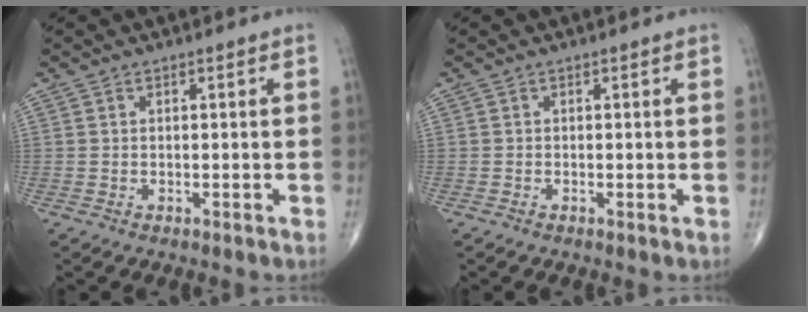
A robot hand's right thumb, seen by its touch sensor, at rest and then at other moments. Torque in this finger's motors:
{"motor_torque": [0.25, -0.29, 0.02, -0.14, 0.00]}